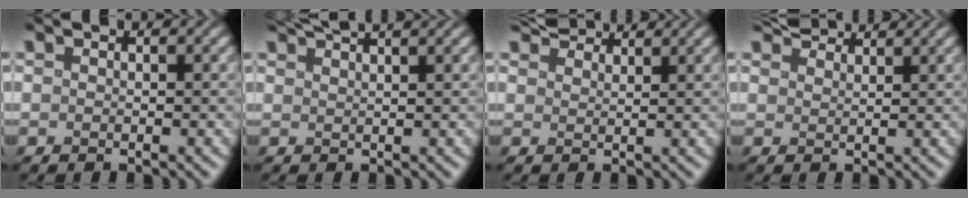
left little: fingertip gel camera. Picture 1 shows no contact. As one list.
[{"total": 3.6, "force": [3.2, 0.5, 1.6], "torque": [-0.010, 0.015, 0.038]}, {"total": 3.4, "force": [3.3, 0.6, 0.8], "torque": [-0.017, 0.008, 0.055]}, {"total": 3.4, "force": [3.2, 0.5, 0.8], "torque": [-0.015, 0.008, 0.055]}]